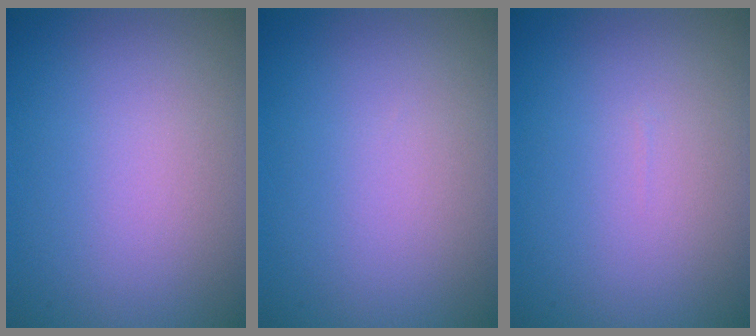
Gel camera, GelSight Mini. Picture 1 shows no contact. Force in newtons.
{"total": 0.0}
{"total": 0.0}